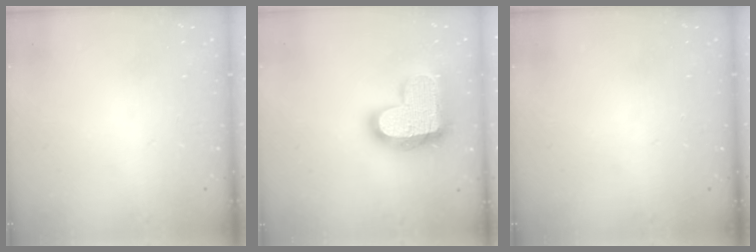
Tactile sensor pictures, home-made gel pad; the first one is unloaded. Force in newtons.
{"total": 21.4, "press": 21.4, "slide": 1.3}
{"total": 0.0}